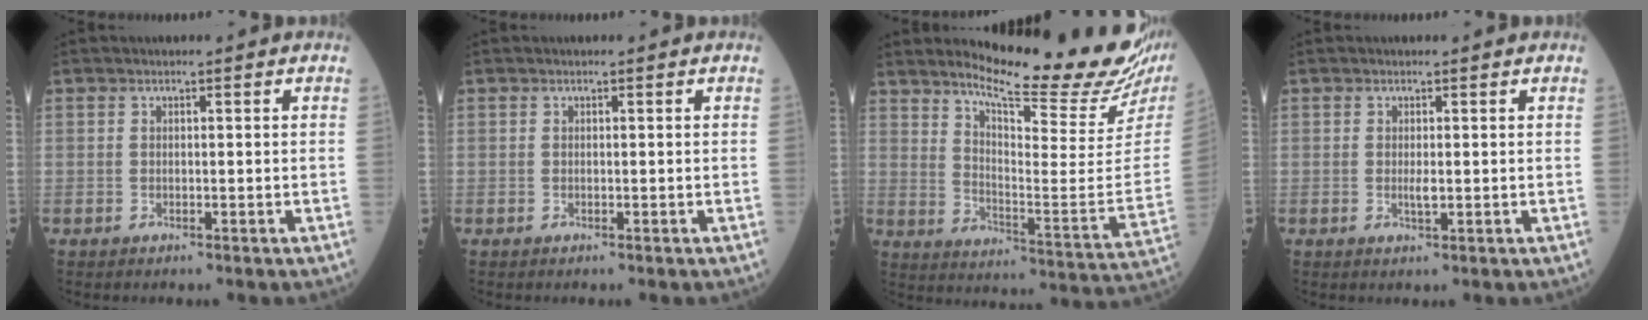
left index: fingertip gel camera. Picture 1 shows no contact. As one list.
[{"total": 0.0}, {"total": 22.7, "force": [19.8, 0.8, 11.2], "torque": [-0.175, -0.099, 0.261]}, {"total": 1.3, "force": [0.3, 0.3, 1.3], "torque": [-0.029, -0.001, 0.004]}]